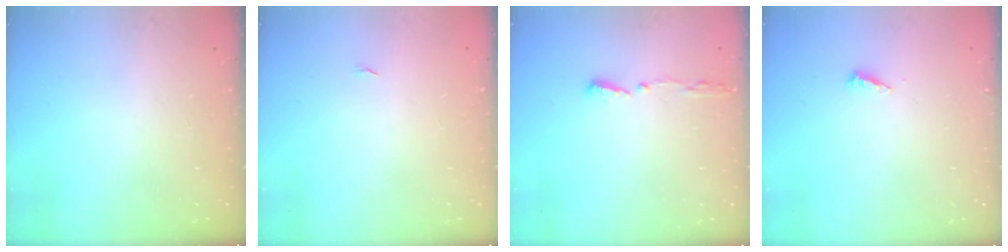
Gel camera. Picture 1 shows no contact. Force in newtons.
{"total": 4.0, "press": 1.3, "slide": 3.7}
{"total": 4.9, "press": 4.8, "slide": 1.2}
{"total": 3.1, "press": 3.1, "slide": 0.2}